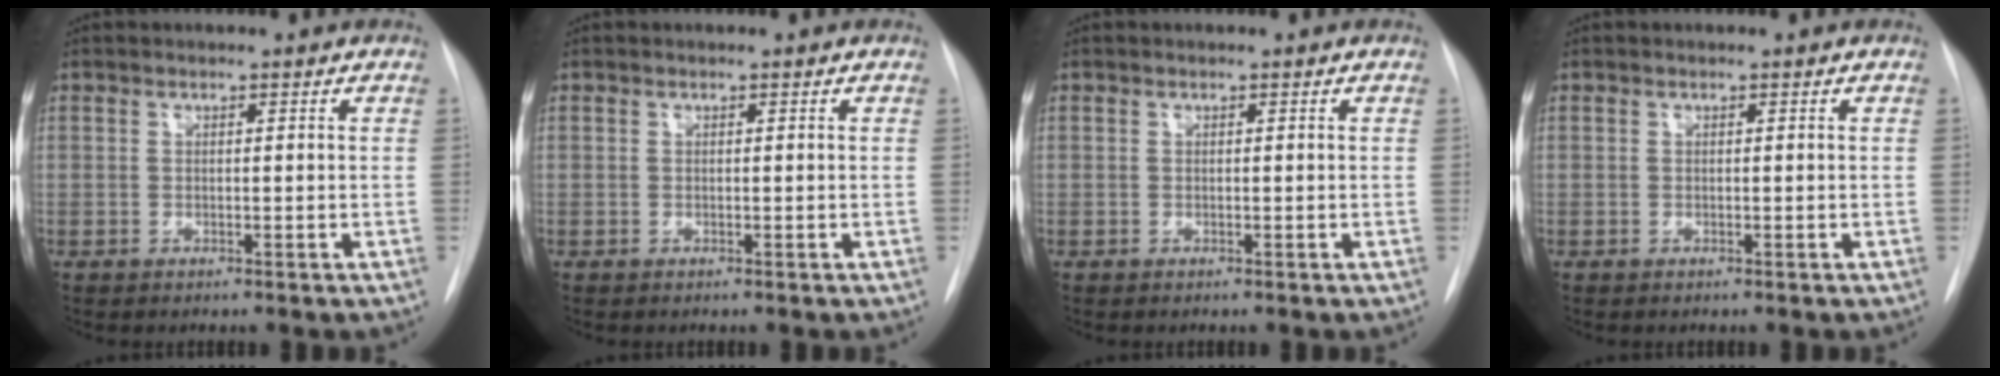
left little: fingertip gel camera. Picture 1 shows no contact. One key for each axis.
{"total": 0.0}
{"total": 0.0}
{"total": 0.0}